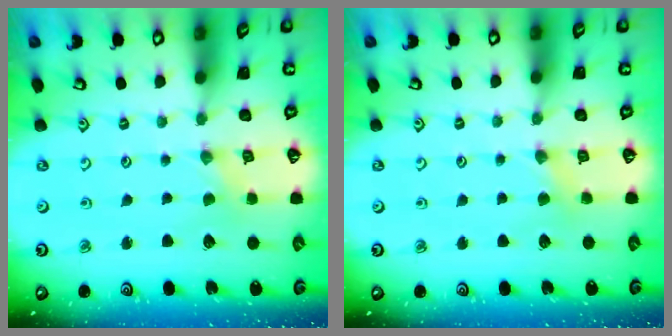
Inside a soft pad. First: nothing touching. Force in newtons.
{"total": 2.9, "press": 2.9, "slide": 0.6}